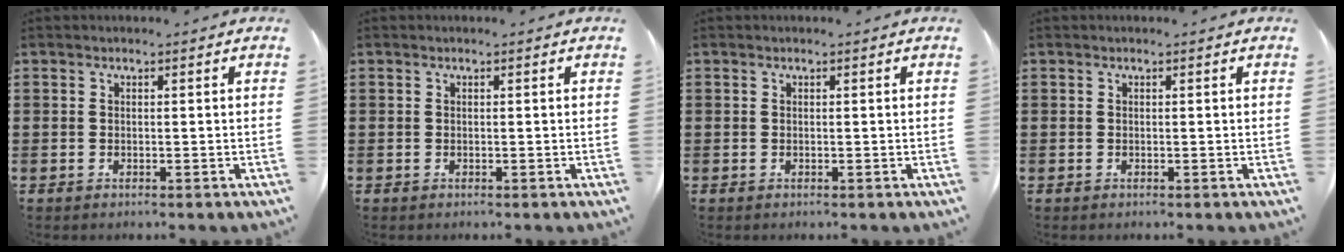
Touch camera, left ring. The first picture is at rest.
{"total": 0.0}
{"total": 0.0}
{"total": 0.0}